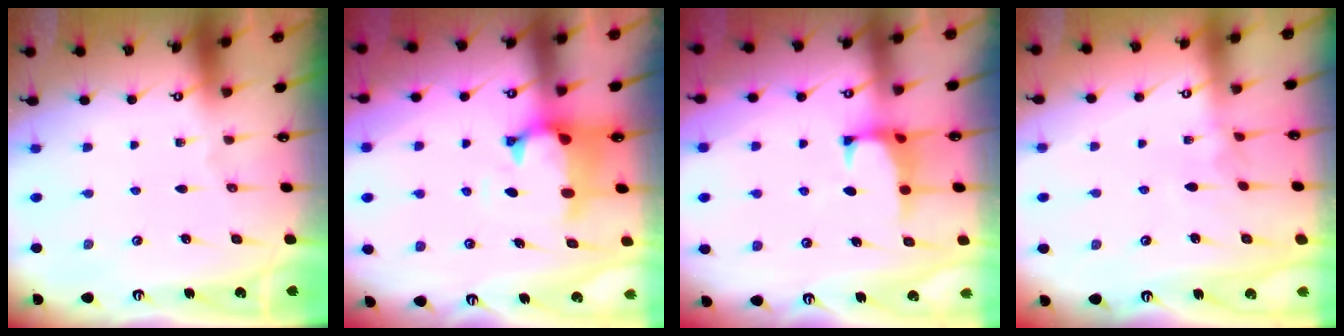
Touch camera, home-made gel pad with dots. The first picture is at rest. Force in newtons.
{"total": 1.1, "press": 0.1, "slide": 1.1}
{"total": 0.7, "press": 0.5, "slide": 0.5}
{"total": 3.0, "press": 3.0, "slide": 0.3}